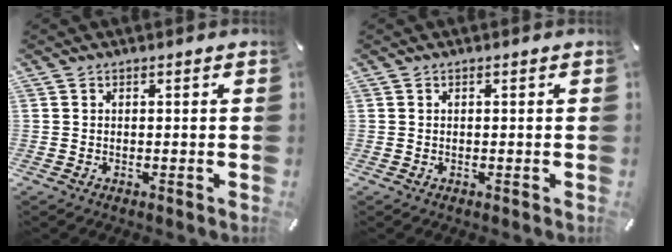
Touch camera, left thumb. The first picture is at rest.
{"total": 0.0}